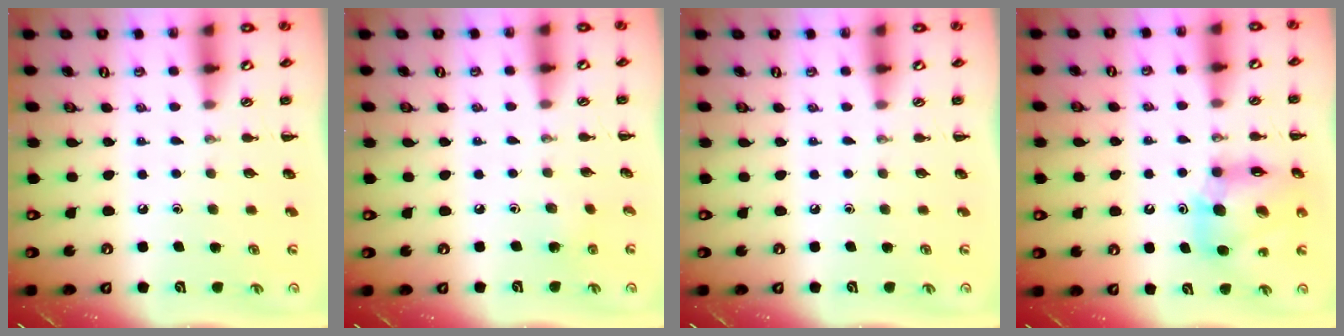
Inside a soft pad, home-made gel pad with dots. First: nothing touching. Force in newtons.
{"total": 1.5, "press": 1.4, "slide": 0.5}
{"total": 0.0}
{"total": 13.9, "press": 13.3, "slide": 4.0}